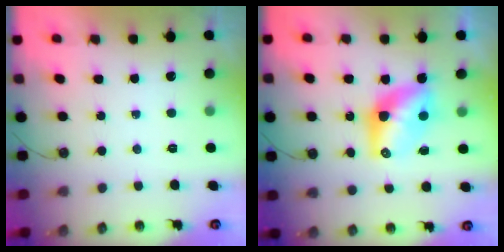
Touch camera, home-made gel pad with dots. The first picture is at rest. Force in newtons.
{"total": 8.7, "press": 8.6, "slide": 0.8}